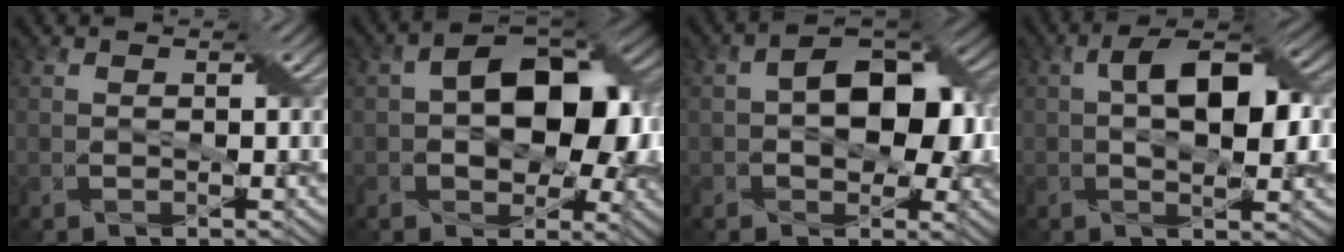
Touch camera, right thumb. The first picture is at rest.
{"total": 12.1, "force": [1.0, 7.4, 9.5], "torque": [-0.139, 0.008, 0.010]}
{"total": 9.9, "force": [0.2, 6.1, 7.8], "torque": [-0.107, 0.007, -0.006]}
{"total": 8.9, "force": [0.7, 3.9, 8.0], "torque": [-0.129, 0.013, 0.004]}